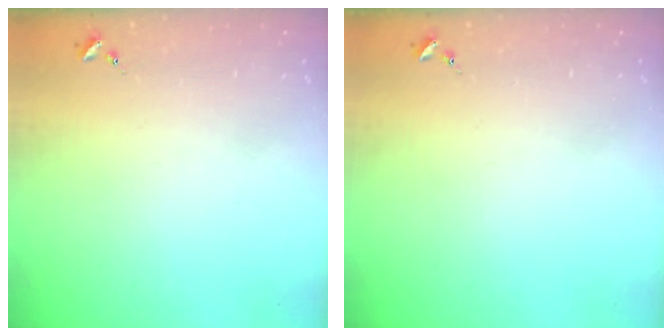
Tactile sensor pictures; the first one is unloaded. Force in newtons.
{"total": 0.0}